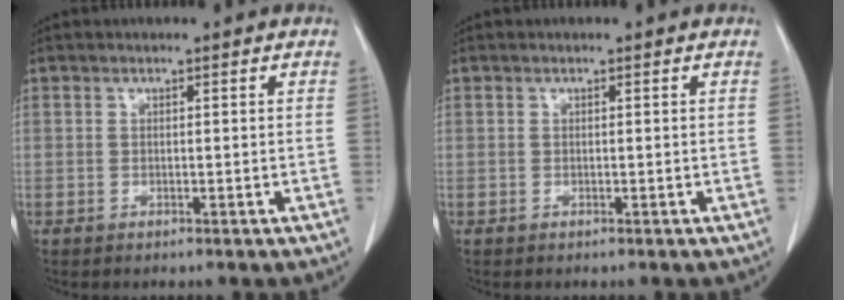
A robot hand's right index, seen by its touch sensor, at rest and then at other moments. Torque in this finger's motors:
{"motor_torque": [0.00, 0.00, 0.00, 0.00]}